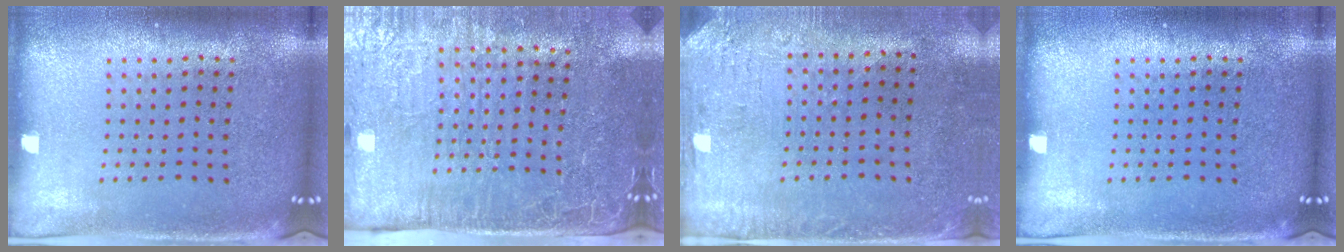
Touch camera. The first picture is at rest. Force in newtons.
{"total": 4.5, "press": 3.9, "slide": 2.2}
{"total": 3.2, "press": 2.5, "slide": 2.0}
{"total": 0.0}